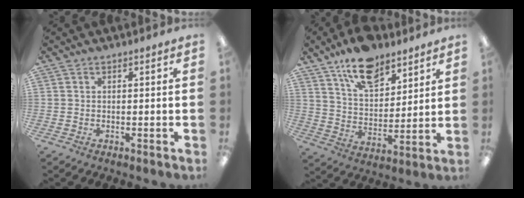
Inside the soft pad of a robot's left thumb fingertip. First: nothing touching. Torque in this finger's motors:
{"motor_torque": [0.31, 0.29, 1.25, -1.53, 0.24]}